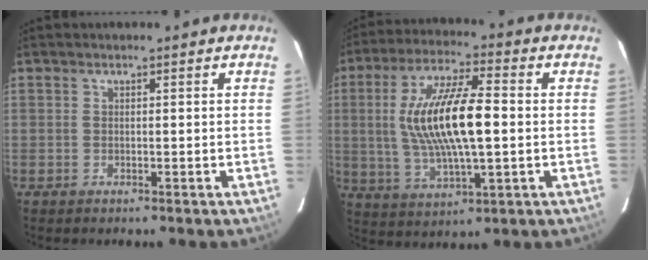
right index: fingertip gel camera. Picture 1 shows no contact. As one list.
[{"total": 16.2, "force": [0.6, 4.8, 15.5], "torque": [-0.297, 0.006, 0.017]}]